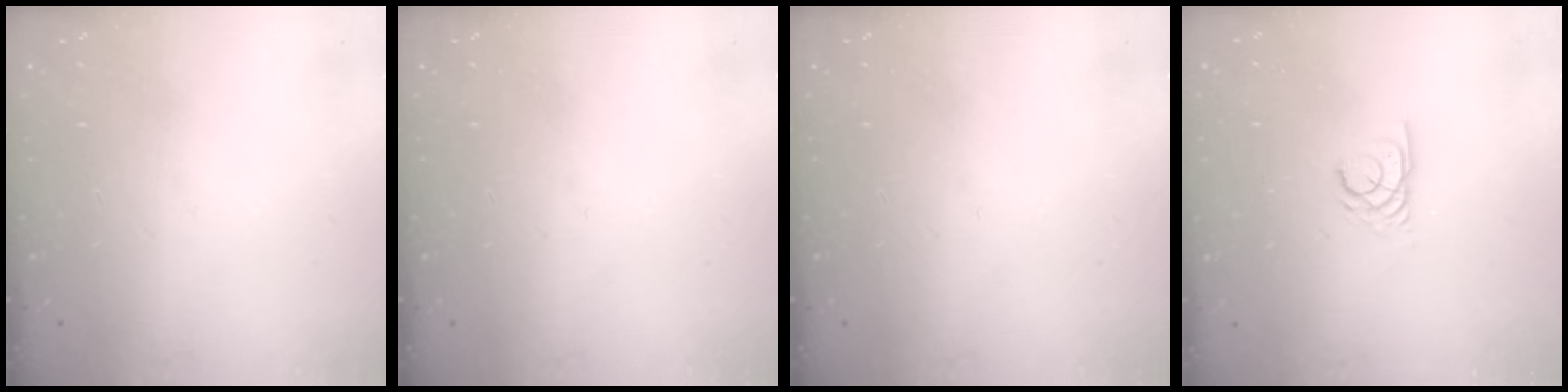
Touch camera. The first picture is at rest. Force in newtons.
{"total": 0.0}
{"total": 0.0}
{"total": 2.7, "press": 2.7, "slide": 0.1}